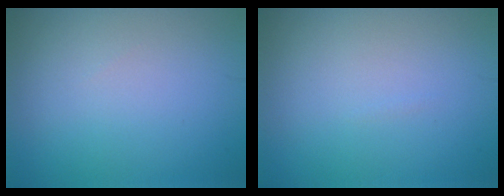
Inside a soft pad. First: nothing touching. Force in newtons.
{"total": 0.0}